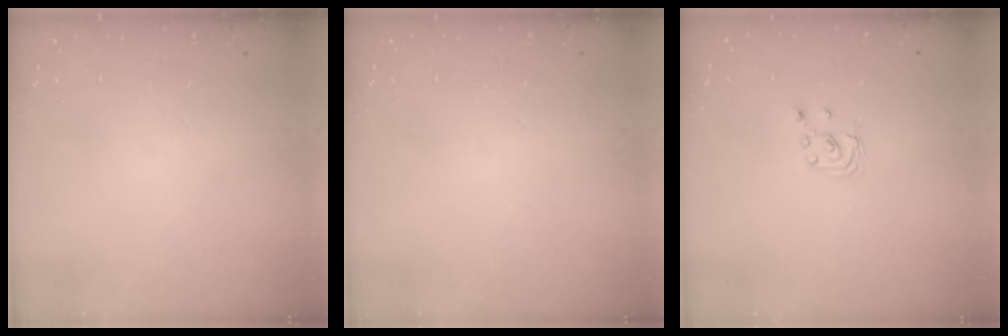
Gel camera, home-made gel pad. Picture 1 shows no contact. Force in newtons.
{"total": 0.0}
{"total": 2.0, "press": 2.0, "slide": 0.2}